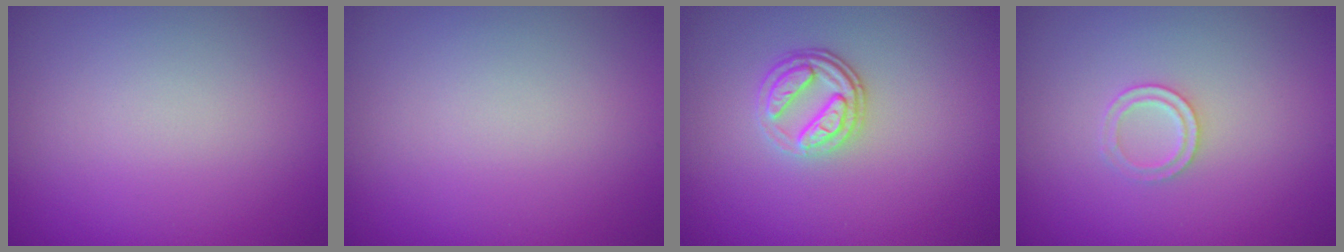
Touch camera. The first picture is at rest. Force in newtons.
{"total": 0.0}
{"total": 3.0, "press": 2.5, "slide": 1.7}
{"total": 1.4, "press": 1.4, "slide": 0.3}